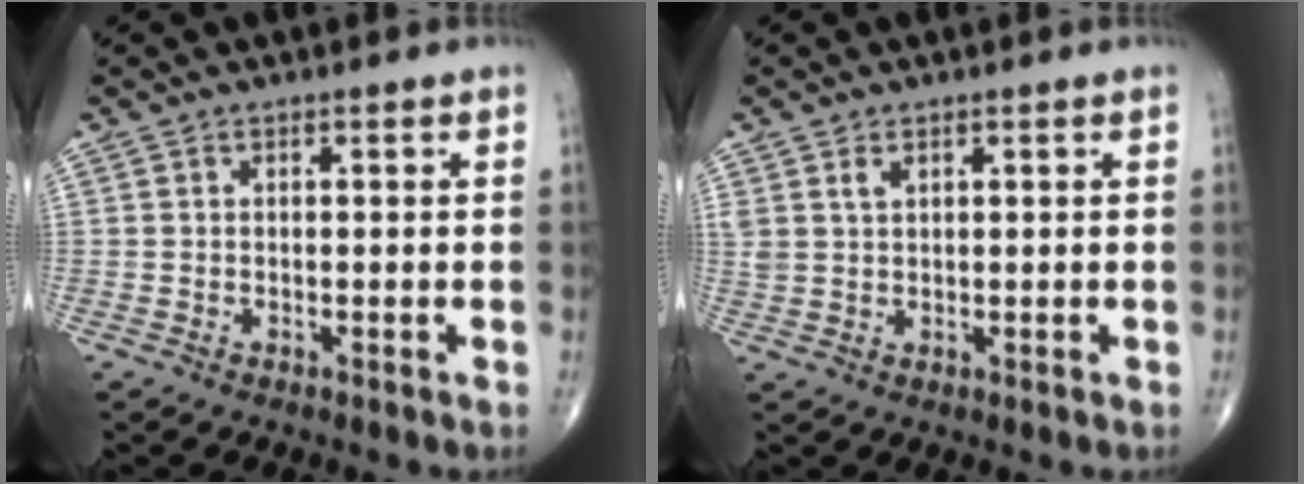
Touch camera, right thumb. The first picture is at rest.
{"total": 2.5, "force": [1.4, 1.4, 1.5], "torque": [-0.031, -0.001, 0.036]}